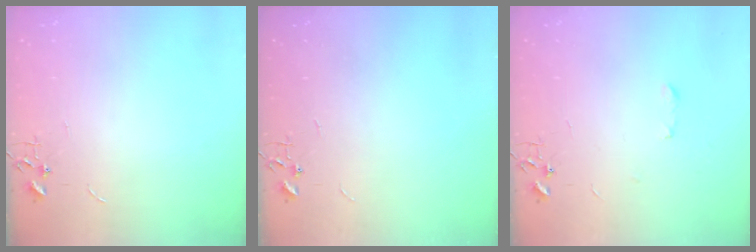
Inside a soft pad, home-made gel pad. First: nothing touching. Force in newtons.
{"total": 0.0}
{"total": 3.2, "press": 3.2, "slide": 0.6}